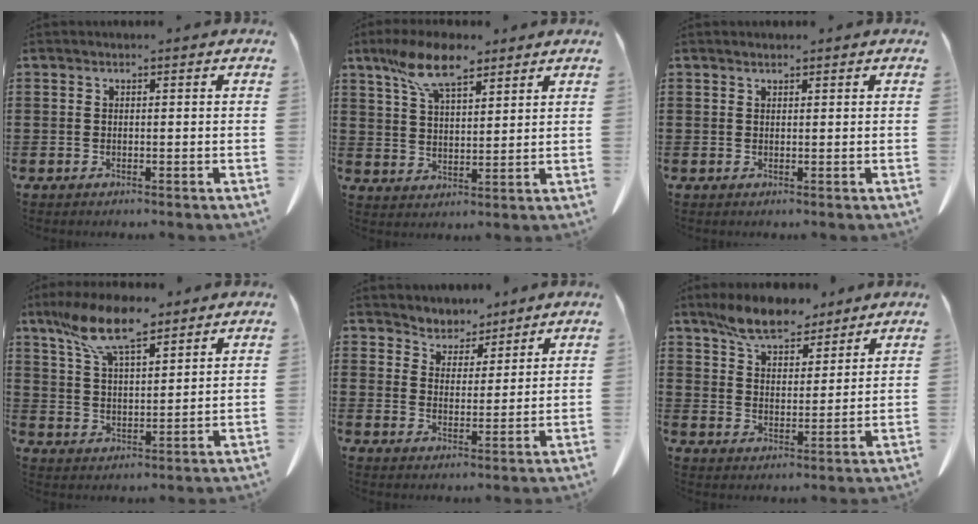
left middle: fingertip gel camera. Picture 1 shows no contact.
{"total": 10.0, "force": [7.0, 3.4, 6.2], "torque": [-0.139, -0.006, 0.131]}
{"total": 0.8, "force": [0.8, 0.1, 0.2], "torque": [-0.006, -0.002, 0.017]}
{"total": 11.3, "force": [8.3, 3.3, 6.9], "torque": [-0.153, -0.015, 0.155]}
{"total": 4.2, "force": [3.9, 1.4, -0.7], "torque": [-0.010, -0.023, 0.070]}
{"total": 7.9, "force": [6.9, 2.3, 3.0], "torque": [-0.083, -0.012, 0.130]}